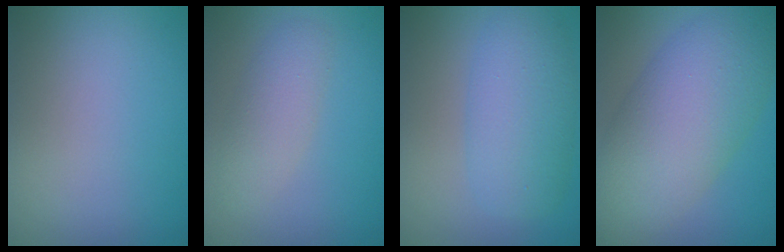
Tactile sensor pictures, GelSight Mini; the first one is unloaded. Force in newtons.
{"total": 2.8, "press": 2.7, "slide": 0.3}
{"total": 5.5, "press": 5.5, "slide": 0.1}
{"total": 9.5, "press": 9.5, "slide": 0.2}